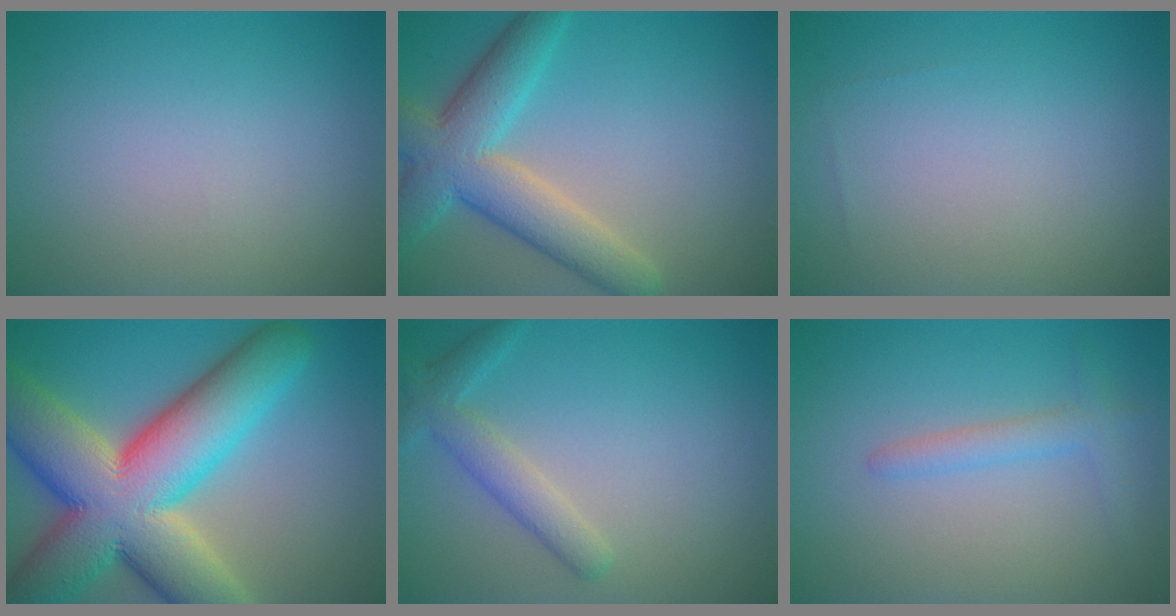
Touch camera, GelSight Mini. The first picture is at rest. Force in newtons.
{"total": 7.1, "press": 7.1, "slide": 0.4}
{"total": 0.0}
{"total": 16.0, "press": 16.0, "slide": 1.2}
{"total": 2.1, "press": 2.1, "slide": 0.3}
{"total": 2.0, "press": 1.9, "slide": 0.2}